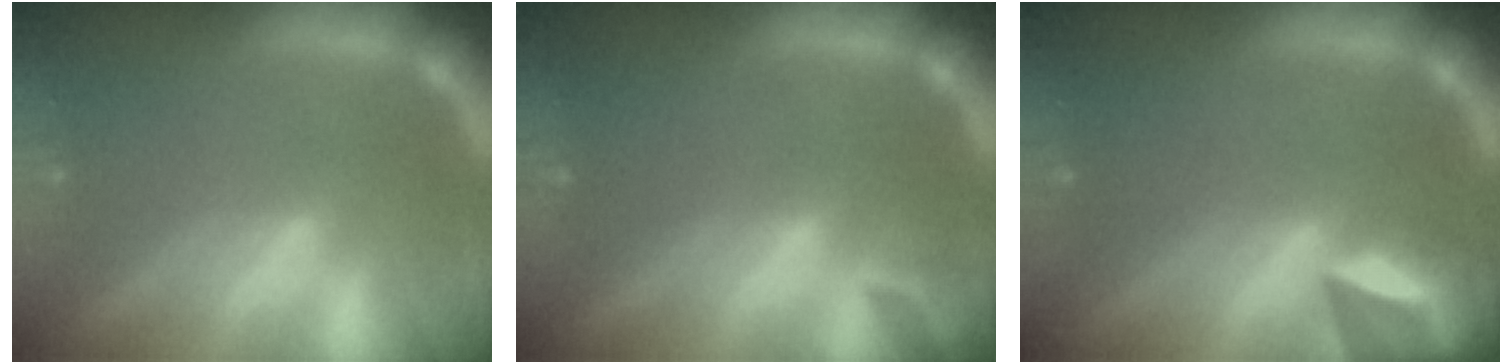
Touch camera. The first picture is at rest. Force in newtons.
{"total": 1.9}
{"total": 6.0}